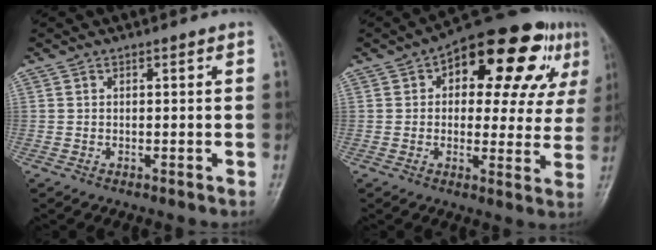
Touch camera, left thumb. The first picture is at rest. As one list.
[{"total": 20.2, "force": [8.0, 10.2, 15.4], "torque": [-0.154, 0.015, 0.103]}]